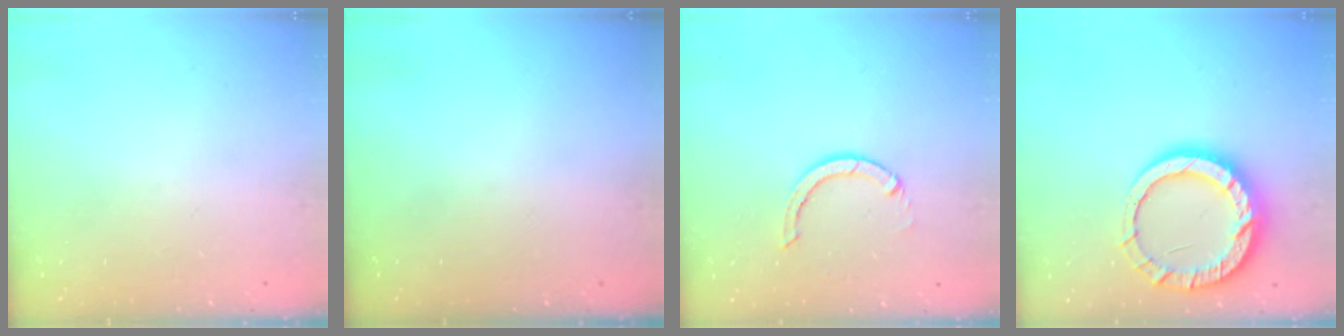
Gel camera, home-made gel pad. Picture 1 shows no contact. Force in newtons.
{"total": 0.0}
{"total": 3.7, "press": 3.7, "slide": 0.3}
{"total": 15.1, "press": 15.0, "slide": 1.1}